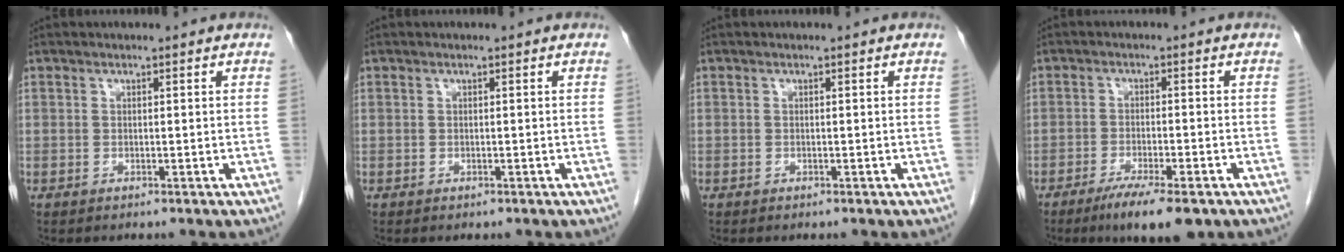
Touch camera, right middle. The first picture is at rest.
{"total": 0.0}
{"total": 0.0}
{"total": 8.2, "force": [-5.6, 1.4, 5.9], "torque": [-0.087, -0.015, -0.083]}